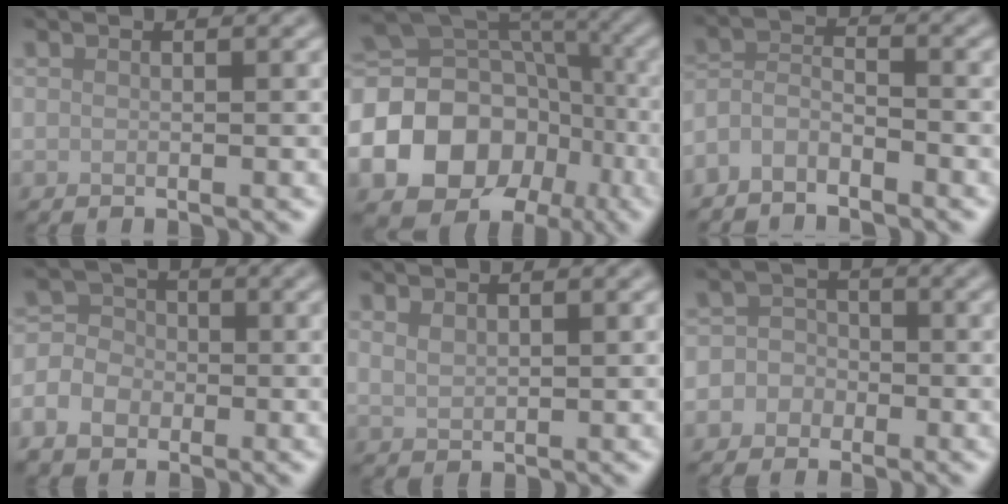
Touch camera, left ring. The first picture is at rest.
{"total": 18.8, "force": [-5.9, 15.9, 8.0], "torque": [-0.167, -0.012, -0.097]}
{"total": 3.0, "force": [-2.6, 0.9, 1.1], "torque": [-0.025, 0.002, -0.061]}
{"total": 4.9, "force": [-2.0, 3.8, 2.2], "torque": [-0.028, -0.003, -0.042]}
{"total": 1.5, "force": [1.1, 0.7, 0.8], "torque": [-0.018, -0.002, 0.027]}
{"total": 4.2, "force": [-1.6, 3.9, 0.7], "torque": [0.017, 0.011, -0.052]}